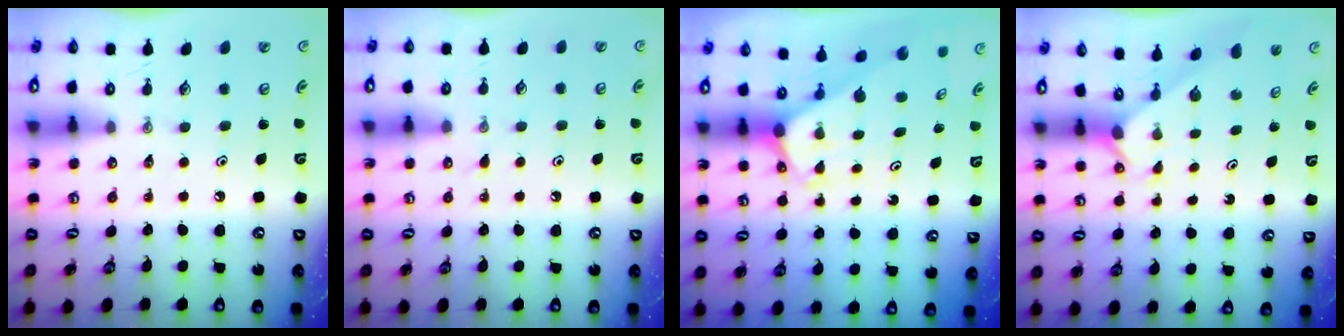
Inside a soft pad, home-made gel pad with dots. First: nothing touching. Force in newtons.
{"total": 3.5, "press": 3.5, "slide": 0.4}
{"total": 1.9, "press": 1.9, "slide": 0.1}
{"total": 2.1, "press": 2.0, "slide": 0.3}